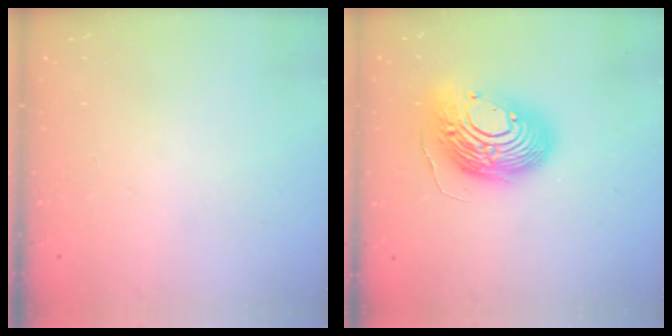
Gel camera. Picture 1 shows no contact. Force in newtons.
{"total": 18.8, "press": 18.6, "slide": 2.8}